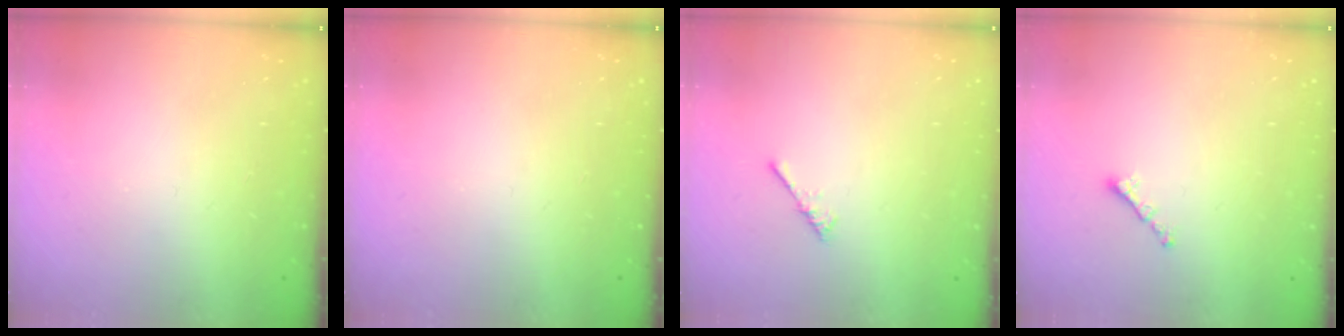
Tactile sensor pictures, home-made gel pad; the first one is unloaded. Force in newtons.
{"total": 0.0}
{"total": 0.0}
{"total": 0.7, "press": 0.6, "slide": 0.4}